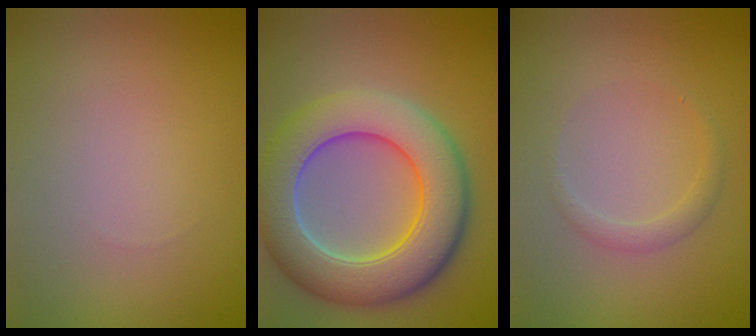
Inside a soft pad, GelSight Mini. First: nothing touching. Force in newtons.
{"total": 9.6, "press": 9.6, "slide": 0.4}
{"total": 1.2, "press": 1.2, "slide": 0.1}